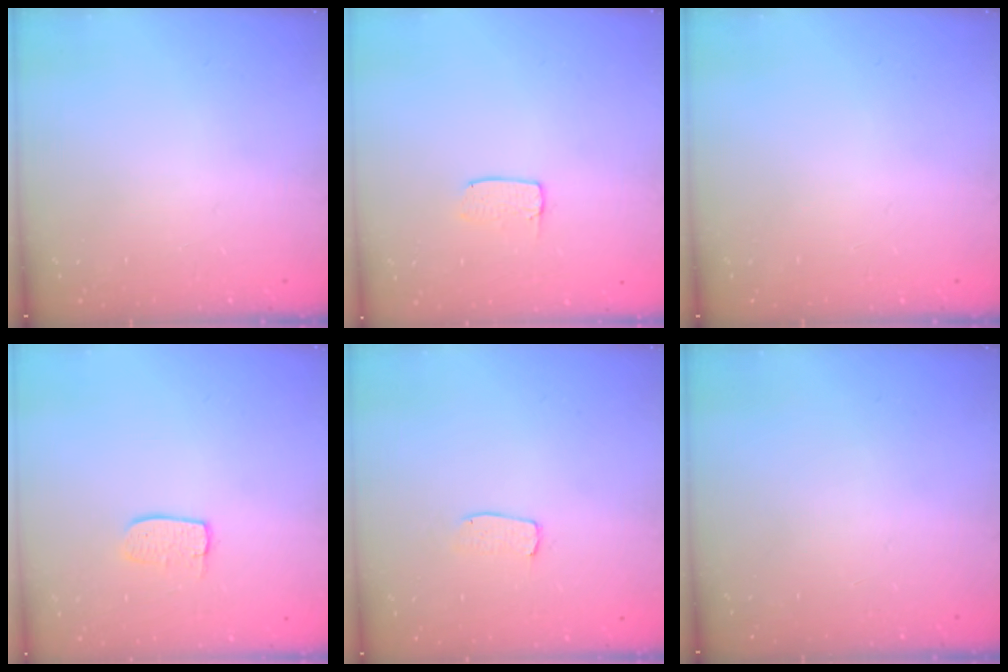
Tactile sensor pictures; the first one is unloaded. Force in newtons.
{"total": 4.2, "press": 4.2, "slide": 0.3}
{"total": 0.0}
{"total": 5.8, "press": 5.8, "slide": 0.4}
{"total": 3.3, "press": 3.3, "slide": 0.2}
{"total": 0.0}